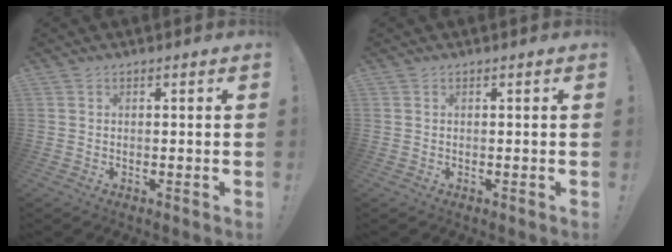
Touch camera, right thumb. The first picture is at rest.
{"total": 0.0}